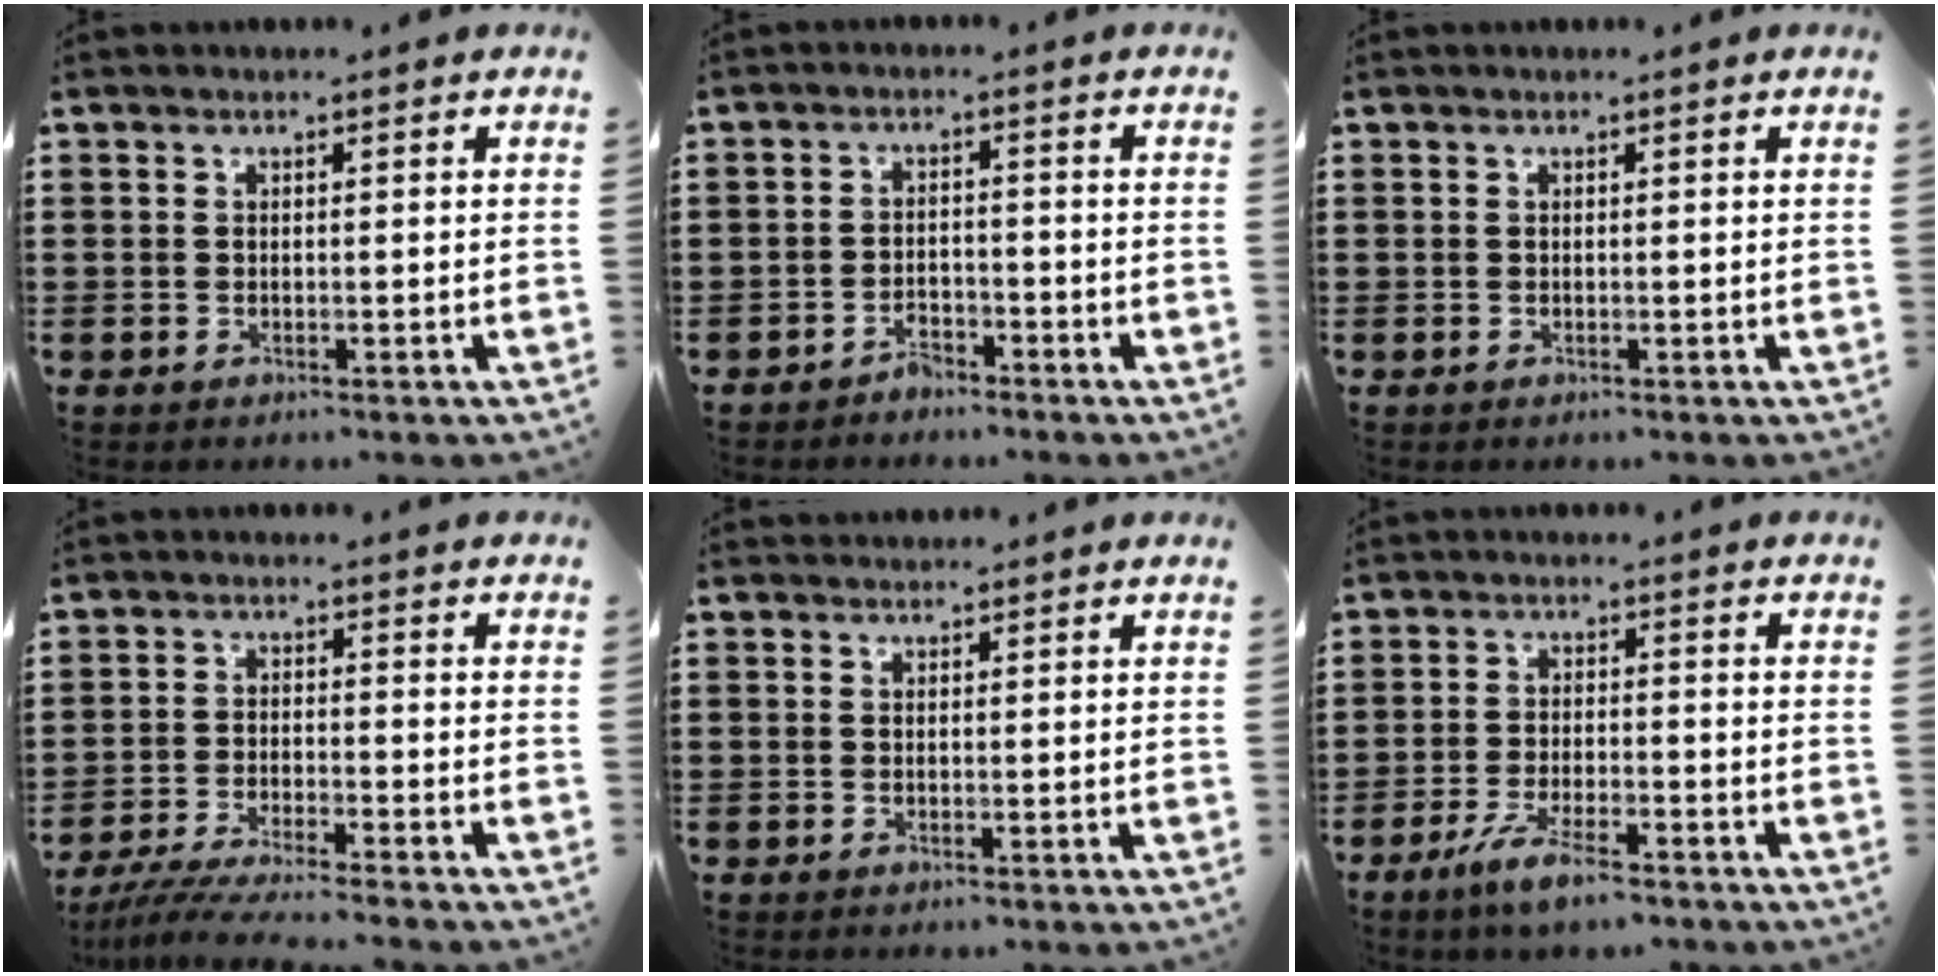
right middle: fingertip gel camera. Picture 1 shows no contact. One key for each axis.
{"total": 2.5, "fx": -2.3, "fy": 0.8, "fz": 0.5, "tx": -0.015, "ty": 0.003, "tz": -0.047}
{"total": 0.0}
{"total": 4.8, "fx": -4.5, "fy": -0.3, "fz": 1.8, "tx": -0.051, "ty": -0.021, "tz": -0.092}
{"total": 0.9, "fx": 0.8, "fy": 0.2, "fz": -0.2, "tx": 0.000, "ty": -0.001, "tz": 0.017}
{"total": 5.2, "fx": -3.7, "fy": 0.9, "fz": 3.6, "tx": -0.077, "ty": -0.005, "tz": -0.069}